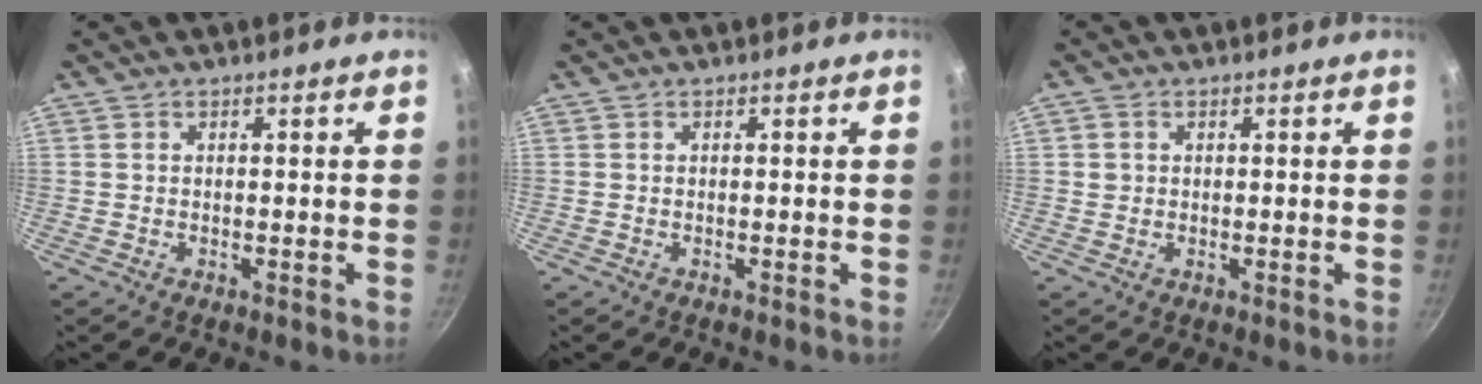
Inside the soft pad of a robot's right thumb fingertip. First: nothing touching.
{"total": 0.0}
{"total": 1.5, "force": [0.3, 1.4, 0.5], "torque": [-0.006, 0.004, 0.003]}